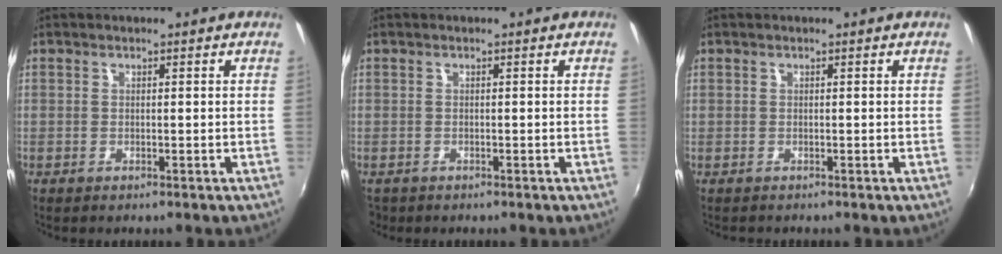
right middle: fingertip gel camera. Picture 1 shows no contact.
{"total": 1.2, "force": [-0.8, 0.8, 0.3], "torque": [-0.010, -0.004, -0.012]}
{"total": 0.7, "force": [-0.4, 0.6, -0.1], "torque": [0.001, 0.002, -0.004]}